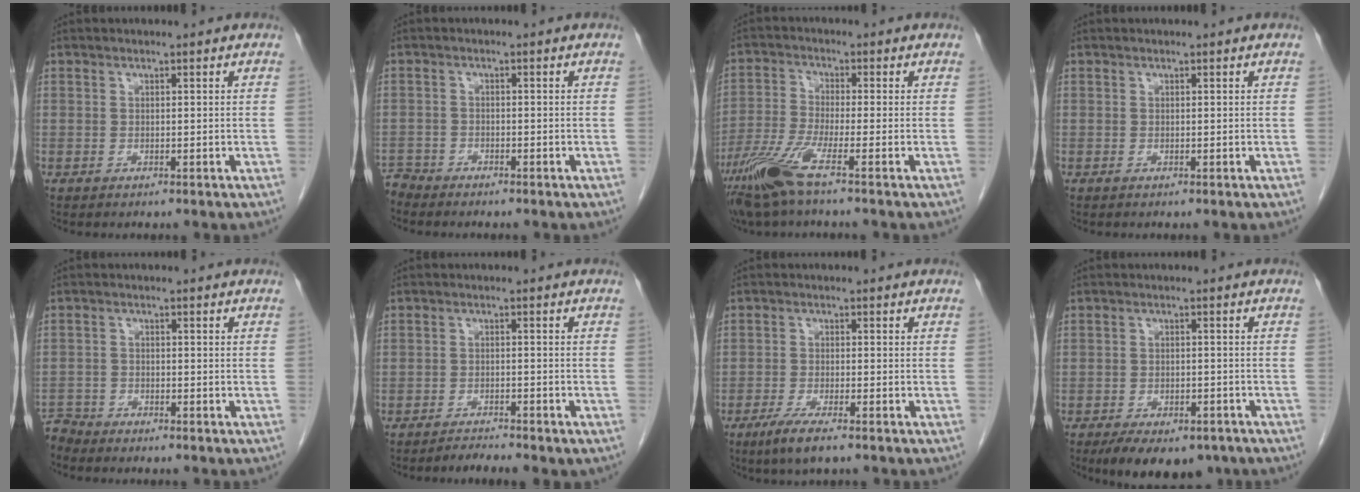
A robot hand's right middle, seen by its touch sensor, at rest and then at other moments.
{"total": 2.5, "force": [-2.4, 0.3, -0.6], "torque": [0.011, -0.008, -0.049]}
{"total": 7.5, "force": [-4.8, -0.1, 5.8], "torque": [-0.130, -0.018, -0.100]}
{"total": 0.0}
{"total": 2.7, "force": [-2.5, 0.4, -0.7], "torque": [0.013, -0.007, -0.052]}
{"total": 2.3, "force": [-2.2, -0.1, 0.6], "torque": [-0.014, -0.005, -0.035]}
{"total": 4.5, "force": [-3.0, 0.4, 3.3], "torque": [-0.068, -0.012, -0.055]}
{"total": 11.1, "force": [-8.0, 5.4, 5.5], "torque": [-0.077, -0.003, -0.112]}